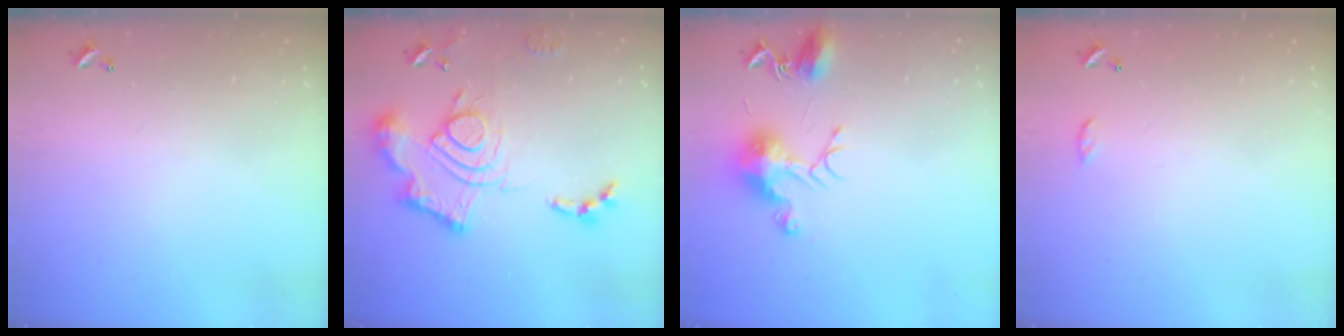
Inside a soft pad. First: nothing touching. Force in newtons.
{"total": 18.1, "press": 18.0, "slide": 1.5}
{"total": 9.5, "press": 9.5, "slide": 0.2}
{"total": 3.6, "press": 3.6, "slide": 0.5}